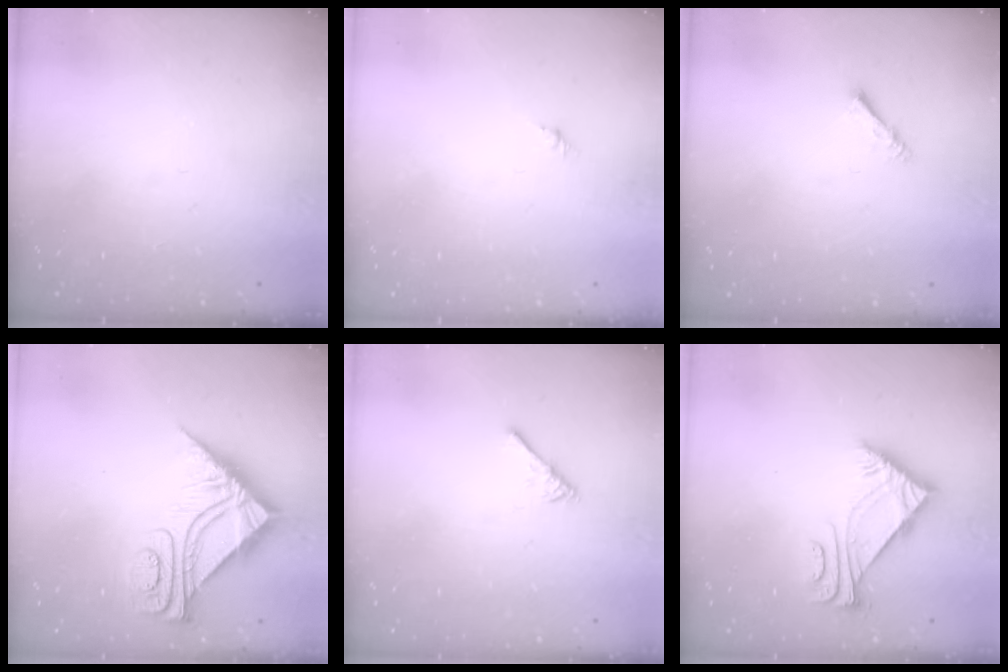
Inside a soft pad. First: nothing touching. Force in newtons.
{"total": 1.3, "press": 1.2, "slide": 0.5}
{"total": 1.6, "press": 1.5, "slide": 0.3}
{"total": 10.0, "press": 9.9, "slide": 0.9}
{"total": 2.9, "press": 2.9, "slide": 0.5}
{"total": 6.6, "press": 6.5, "slide": 1.2}